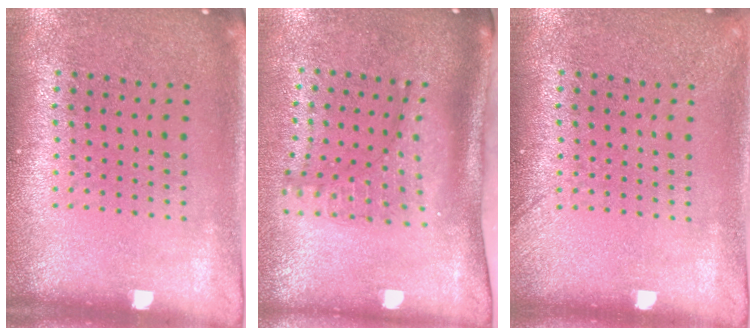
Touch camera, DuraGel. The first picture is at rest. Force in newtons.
{"total": 1.8, "press": 1.4, "slide": 1.1}
{"total": 1.2, "press": 1.2, "slide": 0.2}